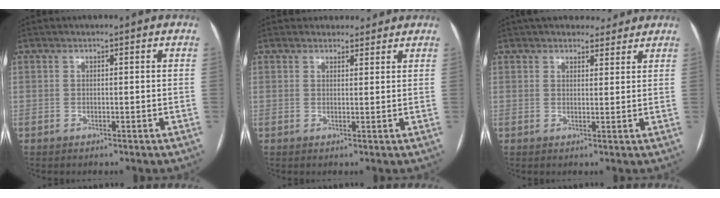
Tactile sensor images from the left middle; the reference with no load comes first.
{"total": 2.7, "force": [2.3, 1.3, 0.0], "torque": [0.004, 0.006, 0.027]}
{"total": 7.3, "force": [6.5, 2.6, 1.9], "torque": [-0.012, 0.013, 0.083]}